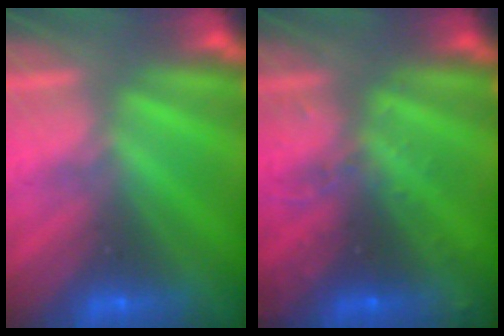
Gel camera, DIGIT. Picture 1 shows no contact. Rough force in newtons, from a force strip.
{"total": 2.9}